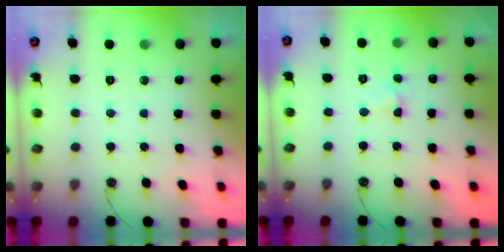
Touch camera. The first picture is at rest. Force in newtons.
{"total": 2.4, "press": 2.4, "slide": 0.4}